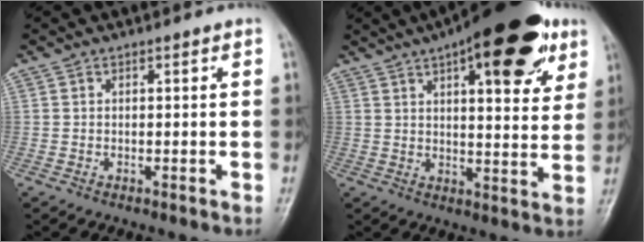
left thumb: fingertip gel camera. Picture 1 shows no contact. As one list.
[{"total": 21.3, "force": [11.2, 7.9, 16.3], "torque": [-0.202, -0.016, 0.155]}]